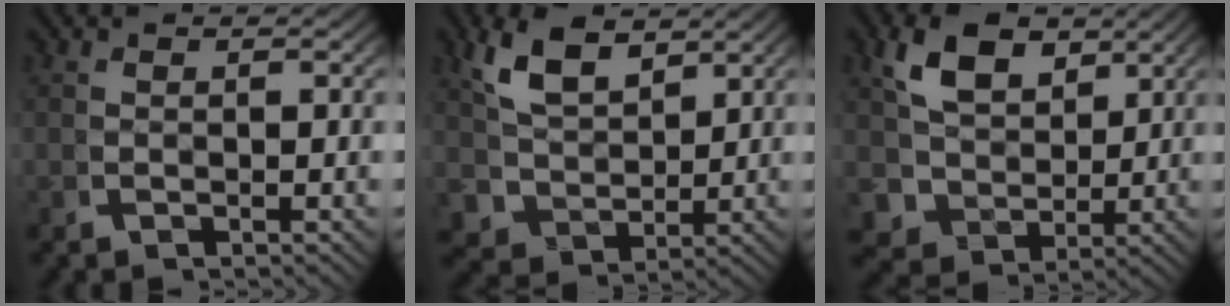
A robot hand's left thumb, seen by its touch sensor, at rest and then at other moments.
{"total": 4.7, "force": [2.4, 3.3, 2.2], "torque": [-0.068, -0.020, 0.061]}
{"total": 6.8, "force": [1.7, 5.7, 3.3], "torque": [-0.088, -0.035, 0.044]}